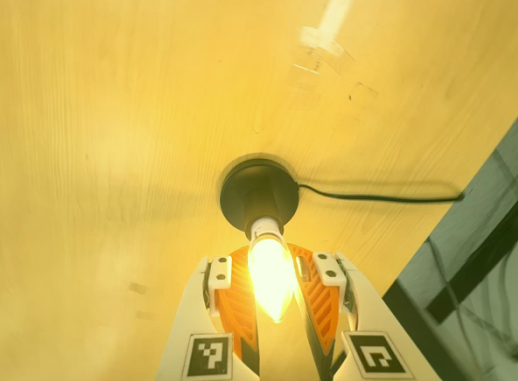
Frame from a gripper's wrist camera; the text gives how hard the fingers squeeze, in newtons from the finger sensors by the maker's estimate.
{"total": 12.3, "left": 10.9, "right": 13.7}